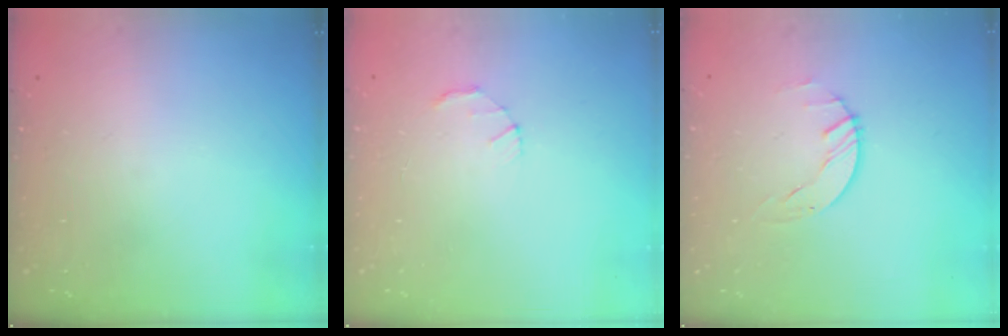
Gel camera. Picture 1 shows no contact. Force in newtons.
{"total": 1.4, "press": 1.3, "slide": 0.3}
{"total": 1.7, "press": 1.7, "slide": 0.1}